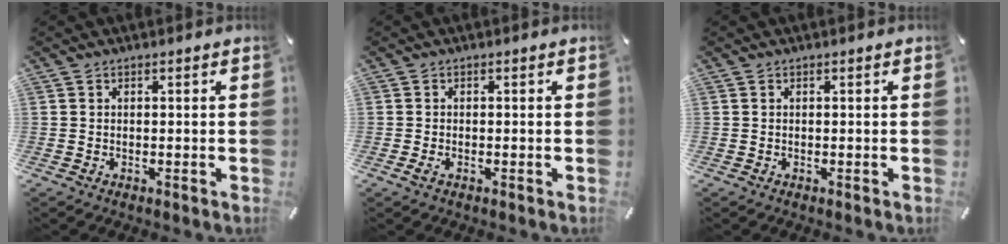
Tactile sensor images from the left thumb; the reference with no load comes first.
{"total": 1.1, "force": [-0.6, 0.7, 0.7], "torque": [-0.014, 0.001, -0.010]}
{"total": 0.0}